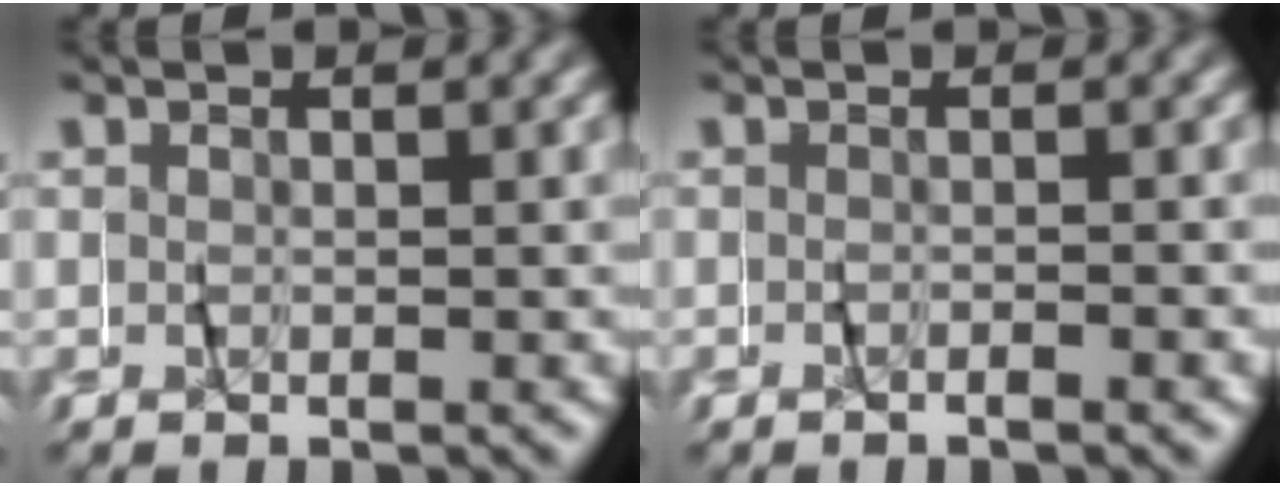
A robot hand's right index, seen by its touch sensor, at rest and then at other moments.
{"total": 0.8, "force": [-0.6, -0.3, 0.4], "torque": [-0.020, -0.003, -0.011]}